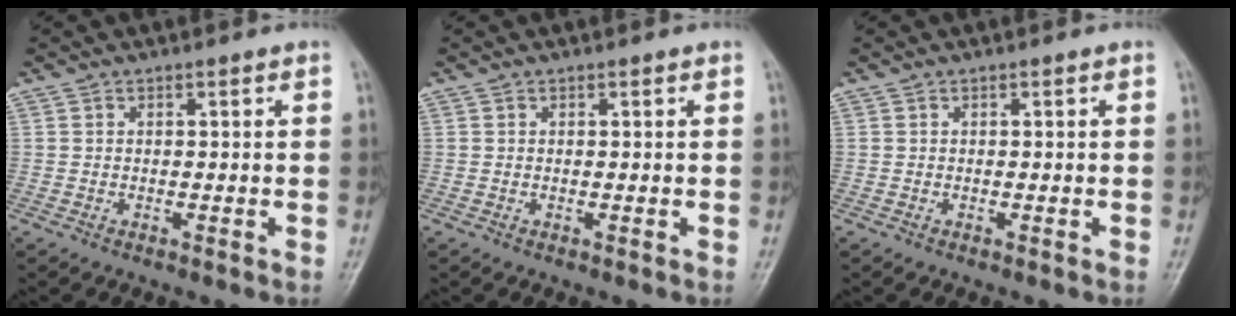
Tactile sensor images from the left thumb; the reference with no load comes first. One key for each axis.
{"total": 0.0}
{"total": 0.0}